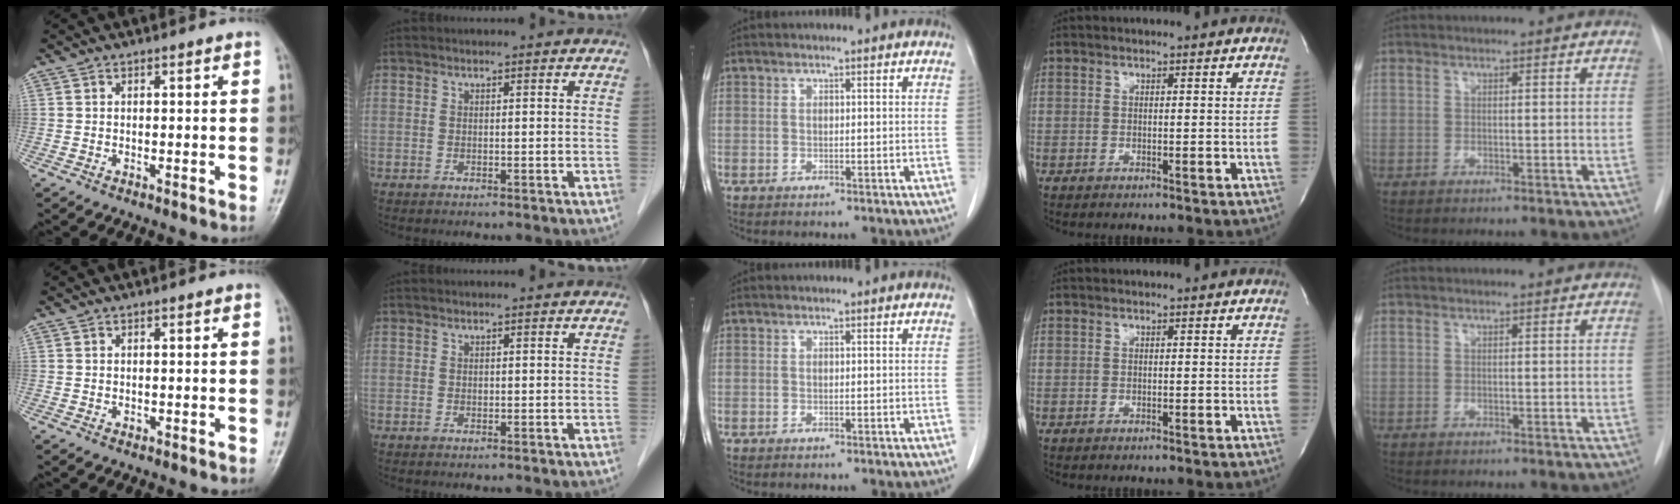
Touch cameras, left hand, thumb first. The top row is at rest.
{"thumb": {"total": 0.6, "force": [0.0, 0.4, 0.4], "torque": [0.000, 0.001, -0.001]}}